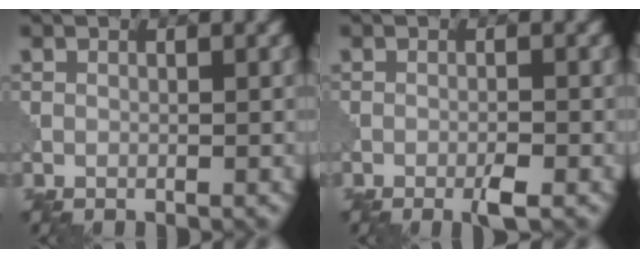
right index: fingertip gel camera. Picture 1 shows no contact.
{"total": 1.9, "force": [-1.1, 0.2, 1.6], "torque": [-0.026, 0.001, -0.021]}